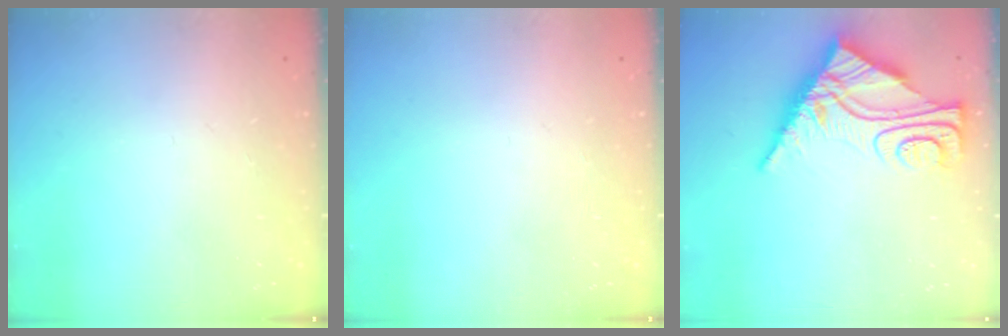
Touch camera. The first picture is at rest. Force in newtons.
{"total": 0.0}
{"total": 12.3, "press": 12.2, "slide": 1.2}